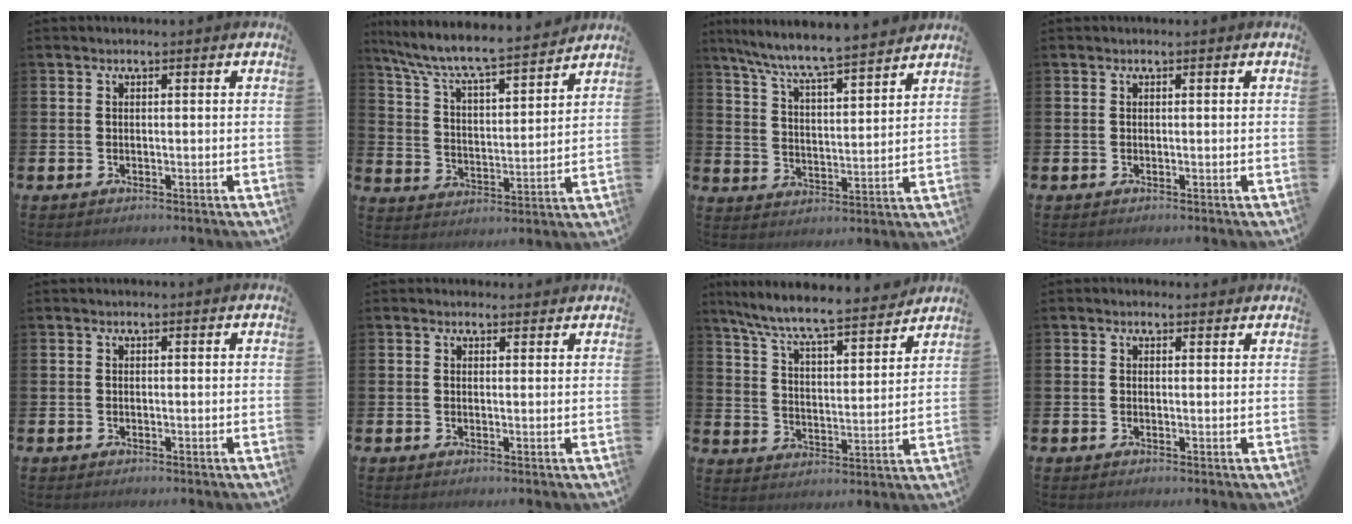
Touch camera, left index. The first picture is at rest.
{"total": 8.0, "force": [7.5, 0.7, 2.9], "torque": [-0.094, -0.058, 0.125]}
{"total": 7.7, "force": [7.3, 0.1, 2.5], "torque": [-0.081, -0.054, 0.126]}
{"total": 0.0}
{"total": 0.0}
{"total": 1.0, "force": [0.9, 0.4, 0.1], "torque": [0.006, 0.003, 0.014]}
{"total": 8.2, "force": [7.6, 0.8, 3.0], "torque": [-0.094, -0.056, 0.130]}
{"total": 0.7, "force": [0.5, 0.4, 0.3], "torque": [0.003, 0.004, 0.006]}